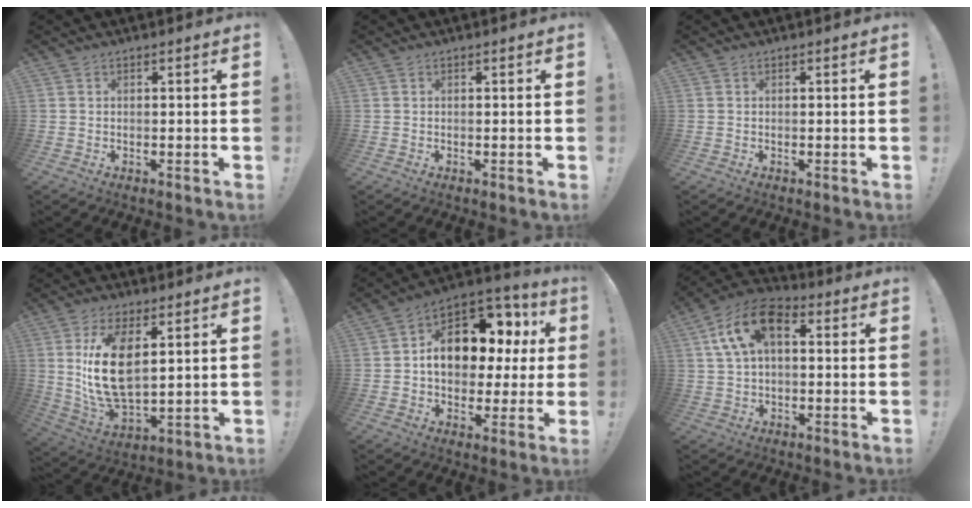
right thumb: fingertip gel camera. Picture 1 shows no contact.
{"total": 0.0}
{"total": 0.0}
{"total": 15.4, "force": [4.7, 7.8, 12.4], "torque": [-0.241, -0.023, 0.081]}
{"total": 15.2, "force": [3.0, 10.6, 10.5], "torque": [-0.146, -0.014, 0.057]}
{"total": 14.1, "force": [4.7, 9.2, 9.6], "torque": [-0.169, 0.003, 0.092]}